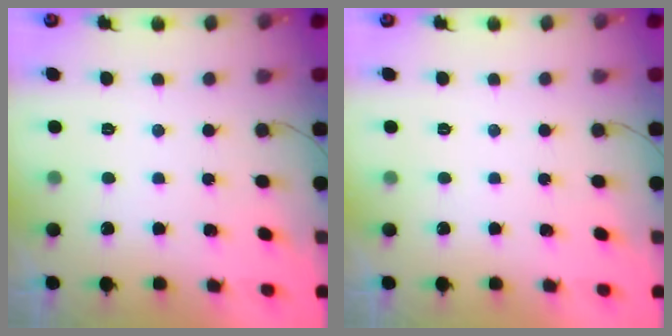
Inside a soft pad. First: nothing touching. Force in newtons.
{"total": 0.0}